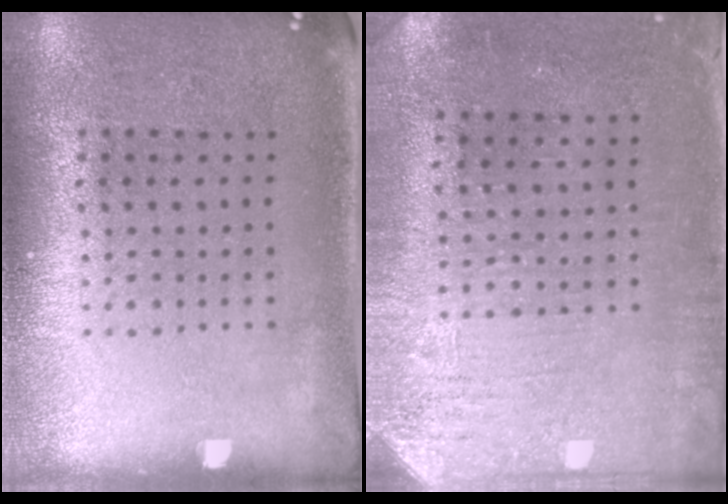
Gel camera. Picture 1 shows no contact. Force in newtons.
{"total": 3.1, "press": 2.6, "slide": 1.7}